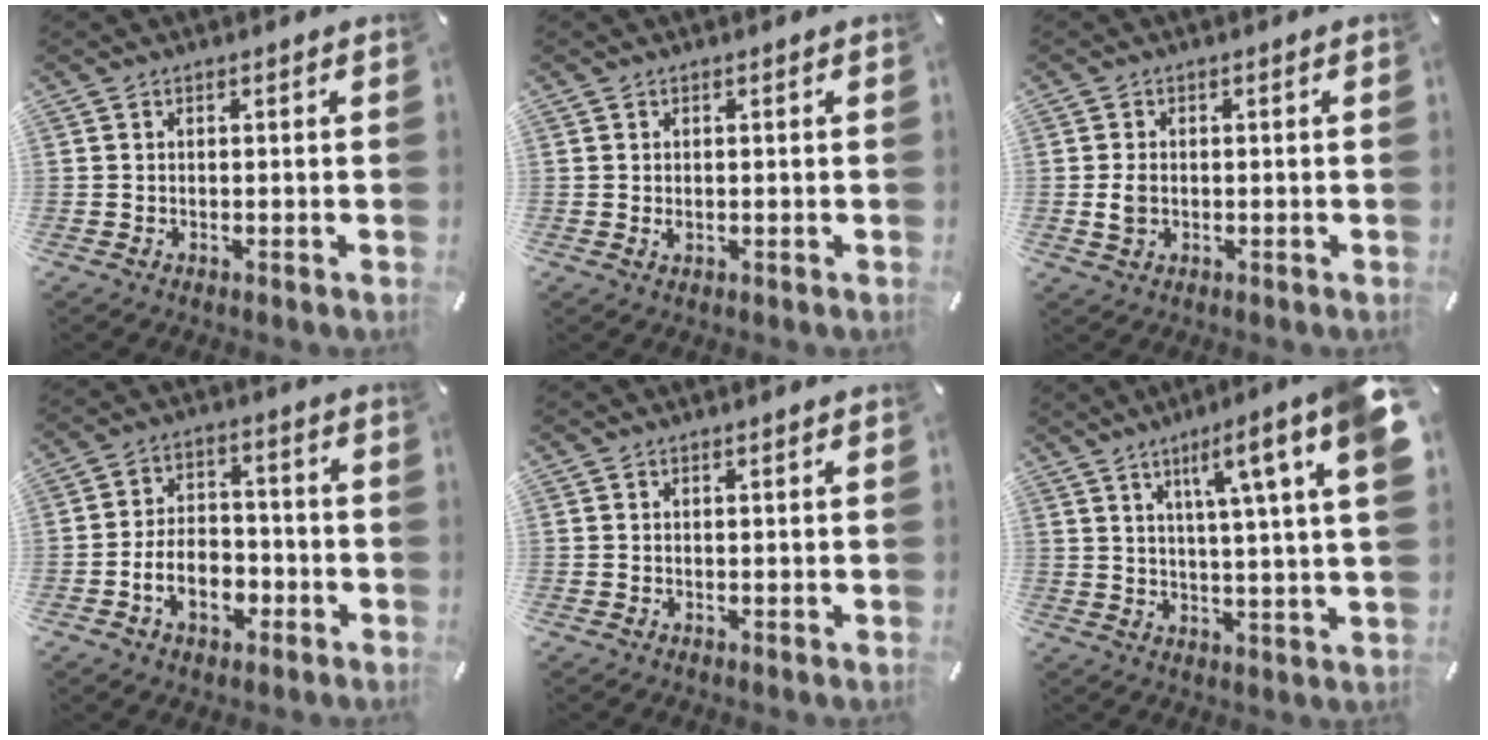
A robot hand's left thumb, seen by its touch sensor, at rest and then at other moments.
{"total": 0.9, "force": [-0.1, 0.6, 0.6], "torque": [-0.013, 0.000, -0.002]}
{"total": 2.6, "force": [-0.4, 1.9, 1.7], "torque": [-0.038, 0.002, -0.008]}
{"total": 10.0, "force": [-3.9, 7.1, 5.9], "torque": [-0.105, 0.017, -0.071]}
{"total": 0.6, "force": [0.2, 0.0, 0.5], "torque": [-0.008, 0.000, 0.003]}
{"total": 13.5, "force": [7.1, 0.7, 11.5], "torque": [-0.177, -0.039, 0.100]}